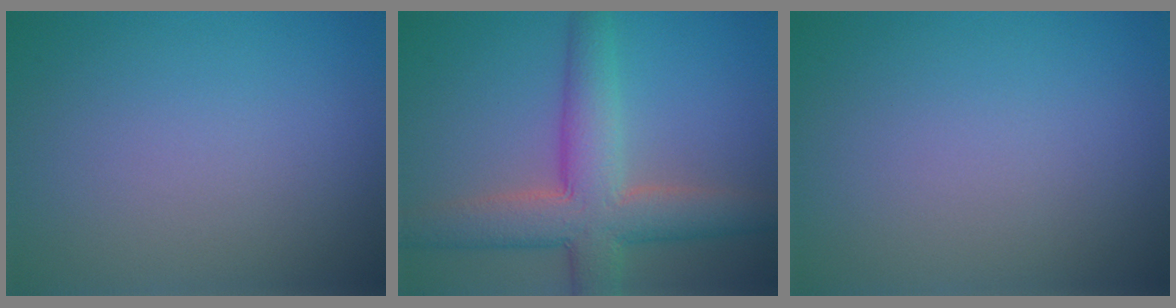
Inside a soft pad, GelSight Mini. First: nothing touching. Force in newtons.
{"total": 7.4, "press": 7.4, "slide": 0.4}
{"total": 0.0}